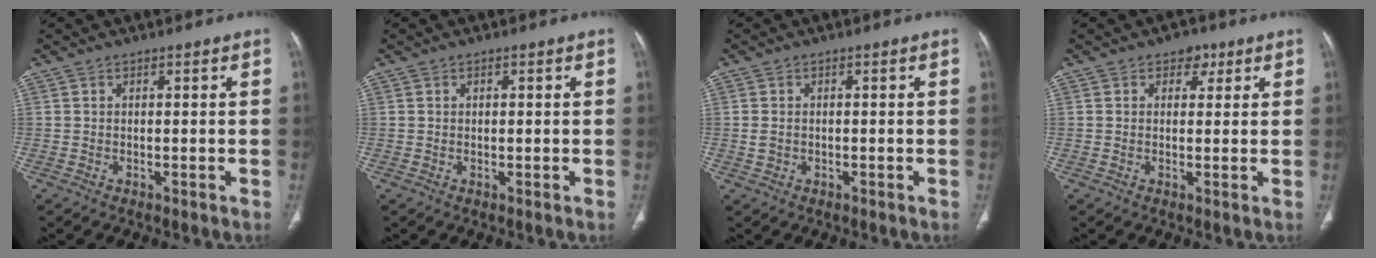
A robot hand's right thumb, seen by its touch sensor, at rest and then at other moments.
{"total": 0.0}
{"total": 1.8, "force": [-0.2, 1.4, 1.1], "torque": [-0.025, 0.005, -0.001]}
{"total": 3.1, "force": [1.6, 2.3, 1.3], "torque": [0.010, -0.003, 0.017]}